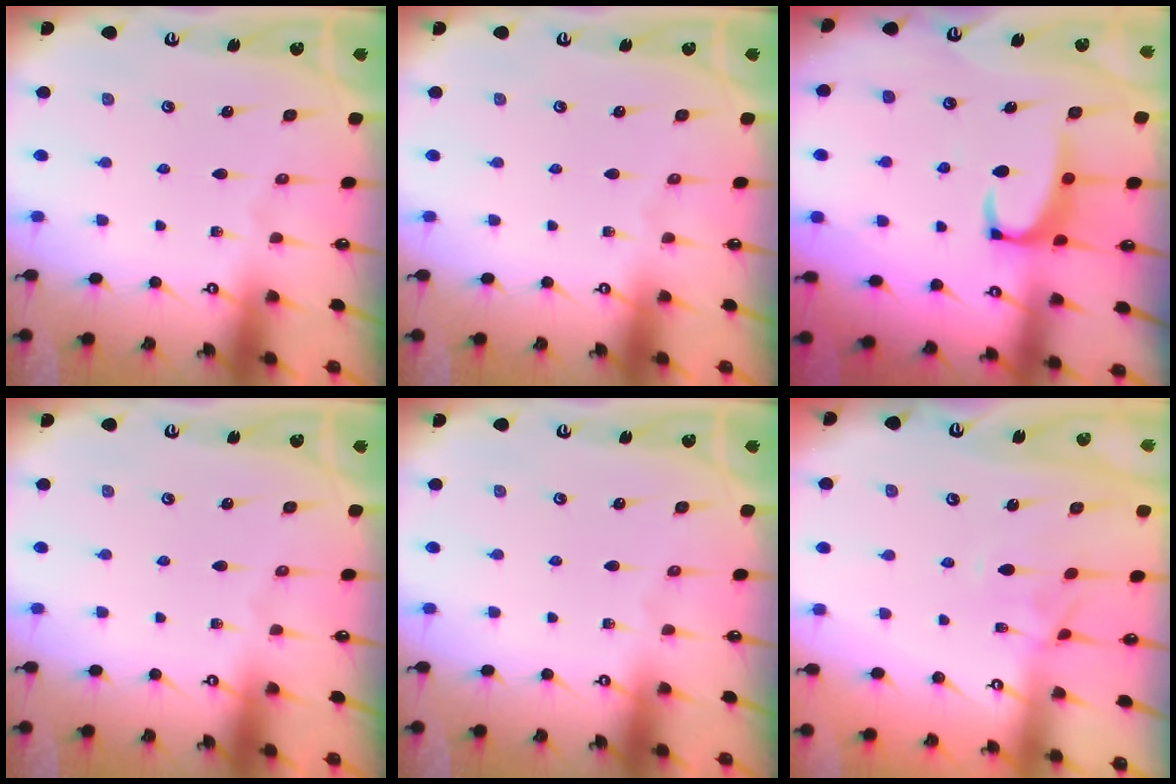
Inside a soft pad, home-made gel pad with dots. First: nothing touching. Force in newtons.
{"total": 0.0}
{"total": 3.5, "press": 3.5, "slide": 0.7}
{"total": 0.0}
{"total": 0.0}
{"total": 0.8, "press": 0.1, "slide": 0.7}